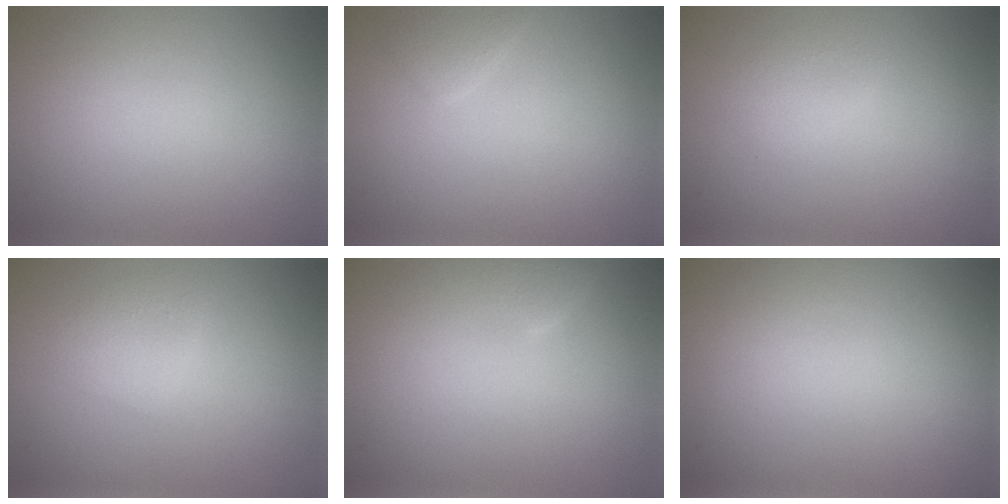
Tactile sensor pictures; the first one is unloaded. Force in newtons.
{"total": 1.3, "press": 1.3, "slide": 0.1}
{"total": 1.1, "press": 1.1, "slide": 0.1}
{"total": 1.5, "press": 1.5, "slide": 0.0}
{"total": 1.6, "press": 1.6, "slide": 0.1}
{"total": 0.0}